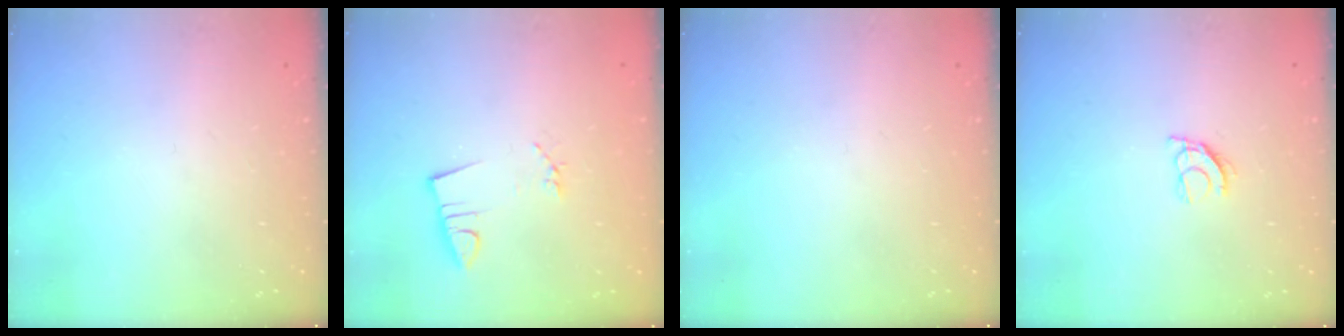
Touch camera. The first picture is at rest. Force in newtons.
{"total": 2.8, "press": 1.4, "slide": 2.4}
{"total": 0.0}
{"total": 5.4, "press": 5.3, "slide": 0.8}